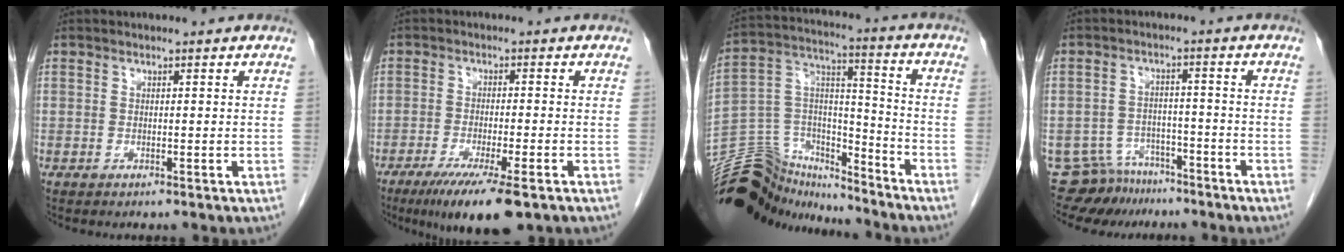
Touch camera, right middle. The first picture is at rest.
{"total": 10.0, "force": [-6.4, 0.9, 7.6], "torque": [-0.123, -0.025, -0.099]}
{"total": 19.2, "force": [-17.8, 6.0, 4.1], "torque": [-0.090, 0.056, -0.295]}
{"total": 8.2, "force": [-7.1, 4.0, -0.4], "torque": [0.009, 0.020, -0.109]}